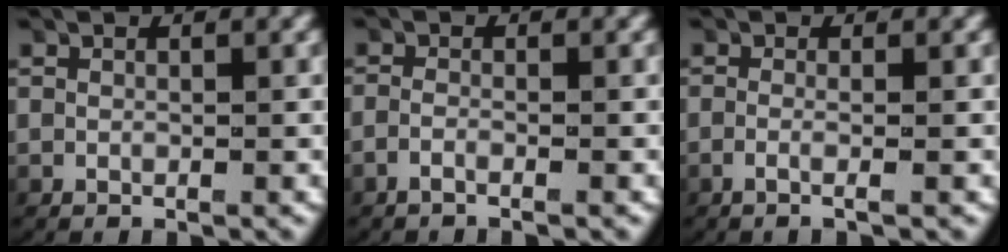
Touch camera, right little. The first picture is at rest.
{"total": 1.6, "force": [-1.4, 0.0, 0.9], "torque": [-0.030, -0.007, -0.023]}
{"total": 1.6, "force": [-0.9, -0.3, 1.2], "torque": [-0.041, -0.008, -0.013]}